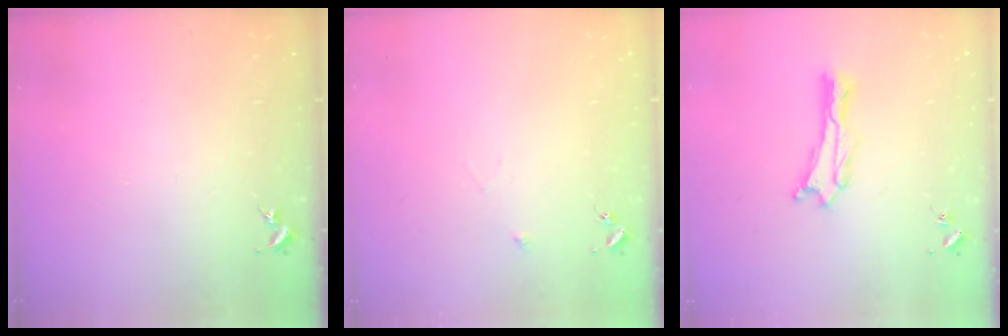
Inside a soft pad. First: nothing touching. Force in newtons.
{"total": 2.5, "press": 2.5, "slide": 0.2}
{"total": 0.9, "press": 0.9, "slide": 0.2}